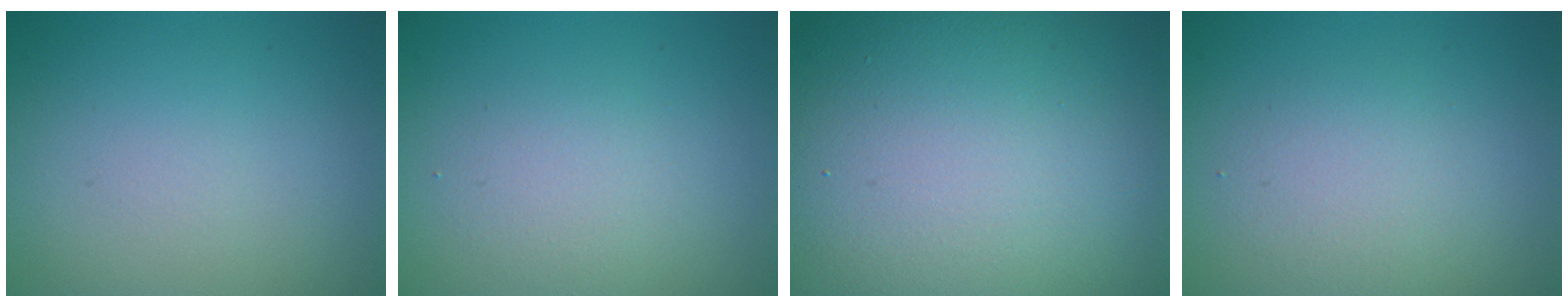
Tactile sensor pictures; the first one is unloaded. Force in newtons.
{"total": 1.9, "press": 1.9, "slide": 0.0}
{"total": 20.5, "press": 20.5, "slide": 0.9}
{"total": 2.3, "press": 2.3, "slide": 0.2}